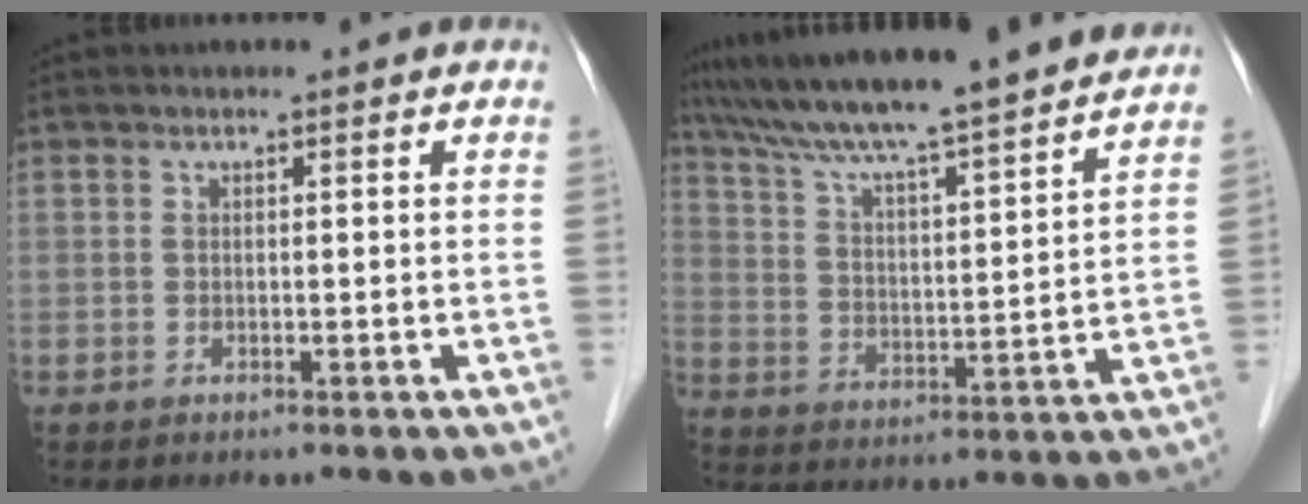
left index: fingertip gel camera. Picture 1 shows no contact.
{"total": 18.9, "force": [16.8, 0.3, 8.6], "torque": [-0.144, 0.007, 0.256]}